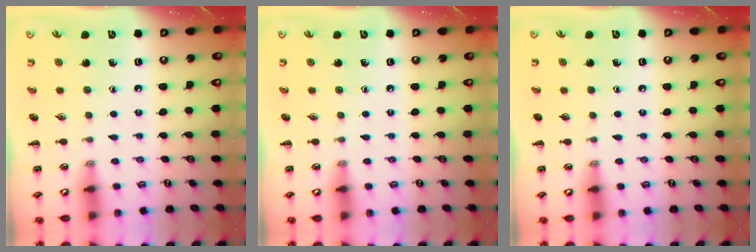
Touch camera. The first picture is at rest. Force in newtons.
{"total": 0.0}
{"total": 0.0}